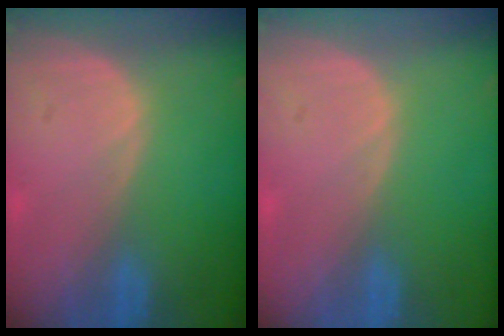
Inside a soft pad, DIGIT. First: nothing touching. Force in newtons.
{"total": 0.0}